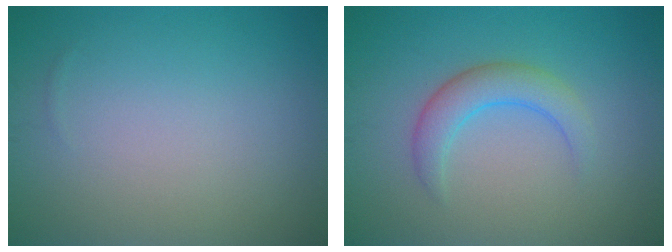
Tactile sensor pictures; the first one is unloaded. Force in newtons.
{"total": 3.2, "press": 3.2, "slide": 0.2}